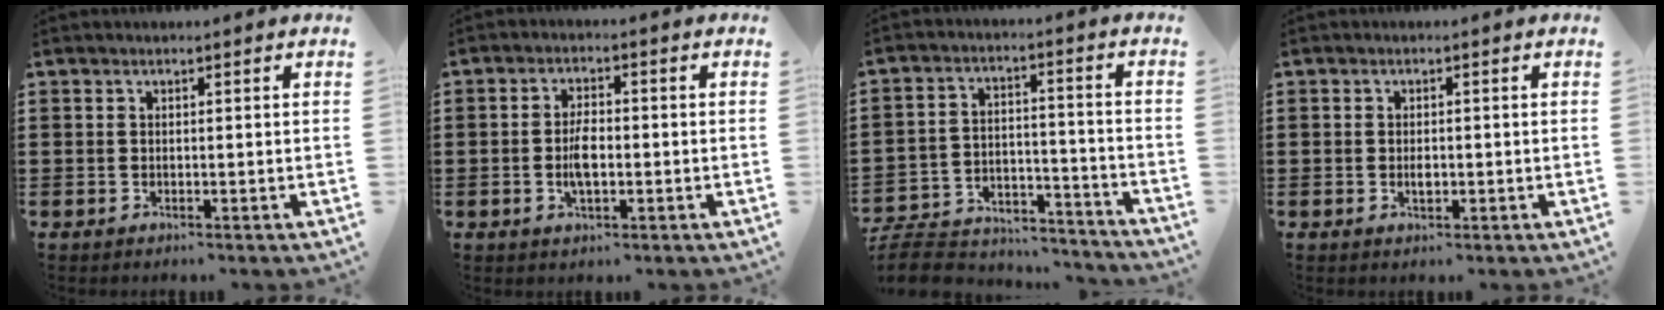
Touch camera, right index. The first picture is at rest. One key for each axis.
{"total": 4.1, "fx": -0.6, "fy": 1.8, "fz": 3.6, "tx": -0.081, "ty": 0.000, "tz": -0.016}
{"total": 8.3, "fx": -7.8, "fy": 1.8, "fz": 2.1, "tx": -0.047, "ty": 0.015, "tz": -0.155}
{"total": 1.3, "fx": -0.2, "fy": 0.6, "fz": 1.1, "tx": -0.020, "ty": 0.000, "tz": -0.003}